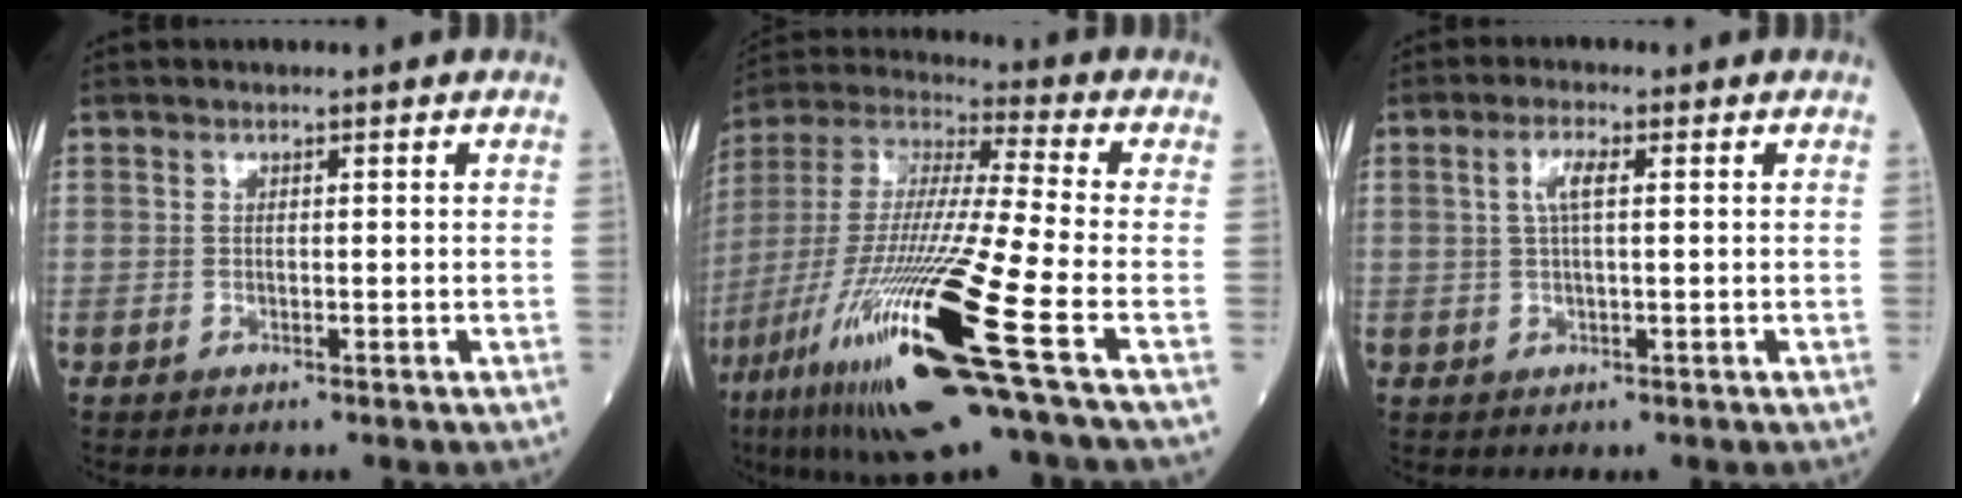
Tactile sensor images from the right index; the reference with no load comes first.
{"total": 24.6, "force": [-10.3, 0.8, 22.3], "torque": [-0.447, -0.059, -0.193]}
{"total": 3.0, "force": [0.9, 0.5, 2.8], "torque": [-0.061, 0.007, 0.018]}